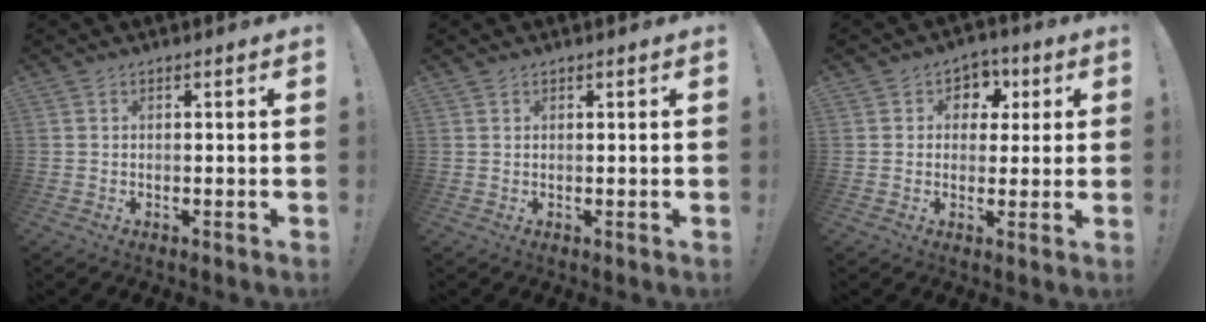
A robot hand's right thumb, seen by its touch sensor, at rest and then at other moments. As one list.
[{"total": 0.6, "force": [0.6, 0.3, 0.1], "torque": [0.003, -0.003, 0.011]}, {"total": 6.0, "force": [0.8, 5.7, 1.7], "torque": [-0.015, 0.001, 0.016]}]